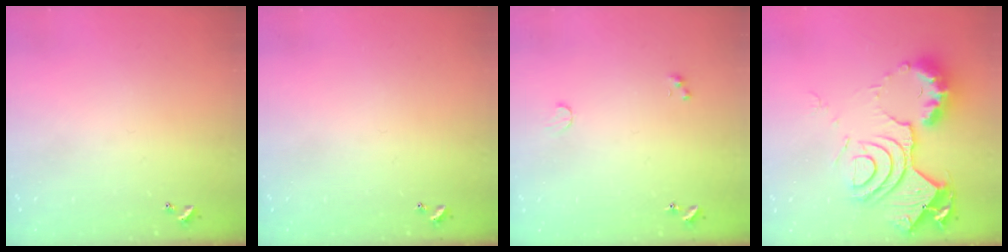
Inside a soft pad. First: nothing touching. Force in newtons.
{"total": 0.0}
{"total": 1.1, "press": 1.0, "slide": 0.6}
{"total": 18.5, "press": 18.4, "slide": 1.6}